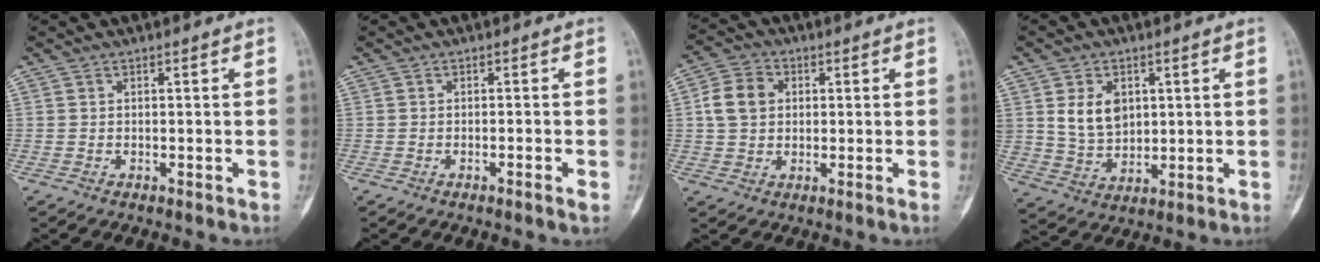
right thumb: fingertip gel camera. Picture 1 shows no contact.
{"total": 1.3, "force": [-0.6, 0.0, 1.1], "torque": [-0.025, -0.002, -0.011]}
{"total": 7.1, "force": [1.1, 5.6, 4.2], "torque": [-0.068, 0.011, 0.014]}
{"total": 8.5, "force": [2.4, 6.2, 5.4], "torque": [-0.074, -0.015, 0.059]}